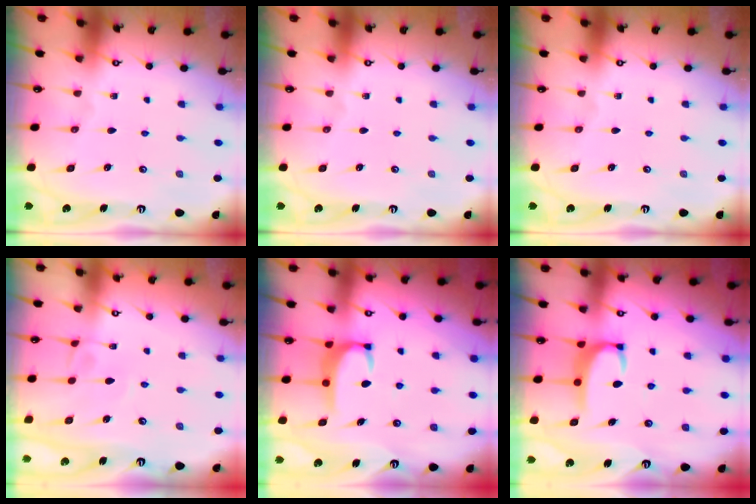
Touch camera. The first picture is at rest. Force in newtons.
{"total": 0.0}
{"total": 0.0}
{"total": 1.9, "press": 1.9, "slide": 0.2}
{"total": 2.7, "press": 2.7, "slide": 0.5}
{"total": 3.1, "press": 3.1, "slide": 0.4}